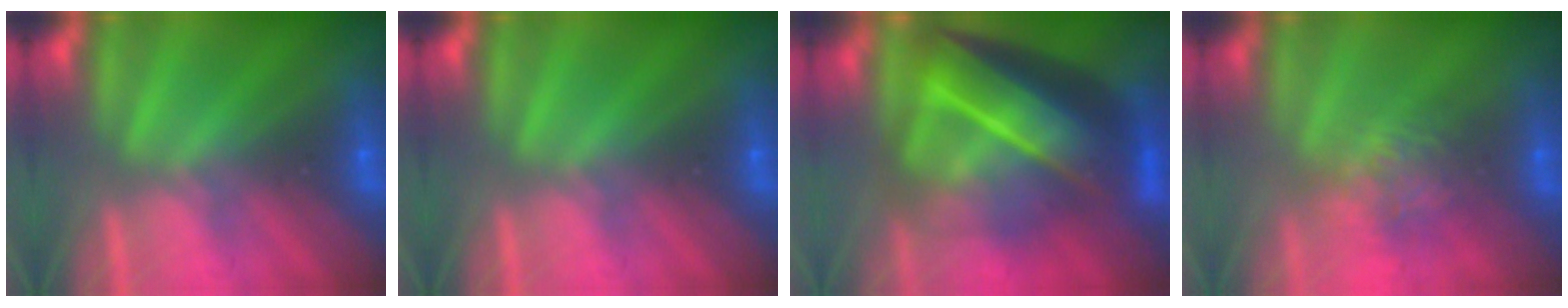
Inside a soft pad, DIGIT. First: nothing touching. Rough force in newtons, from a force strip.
{"total": 0.0}
{"total": 7.3}
{"total": 4.6}